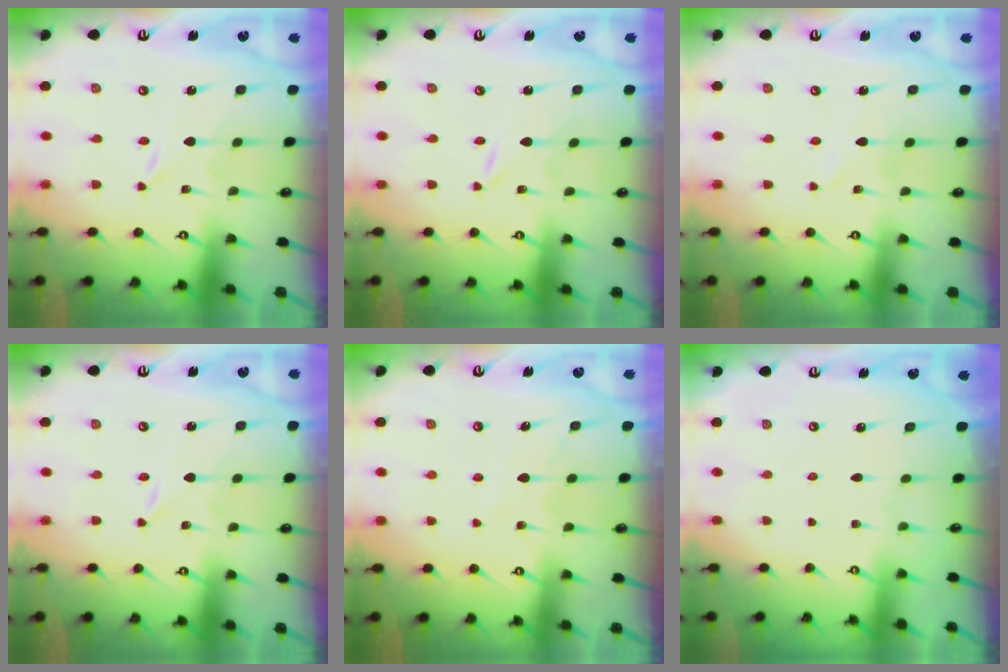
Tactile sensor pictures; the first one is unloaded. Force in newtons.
{"total": 0.0}
{"total": 1.9, "press": 1.9, "slide": 0.2}
{"total": 0.0}
{"total": 4.6, "press": 4.5, "slide": 0.6}
{"total": 0.0}